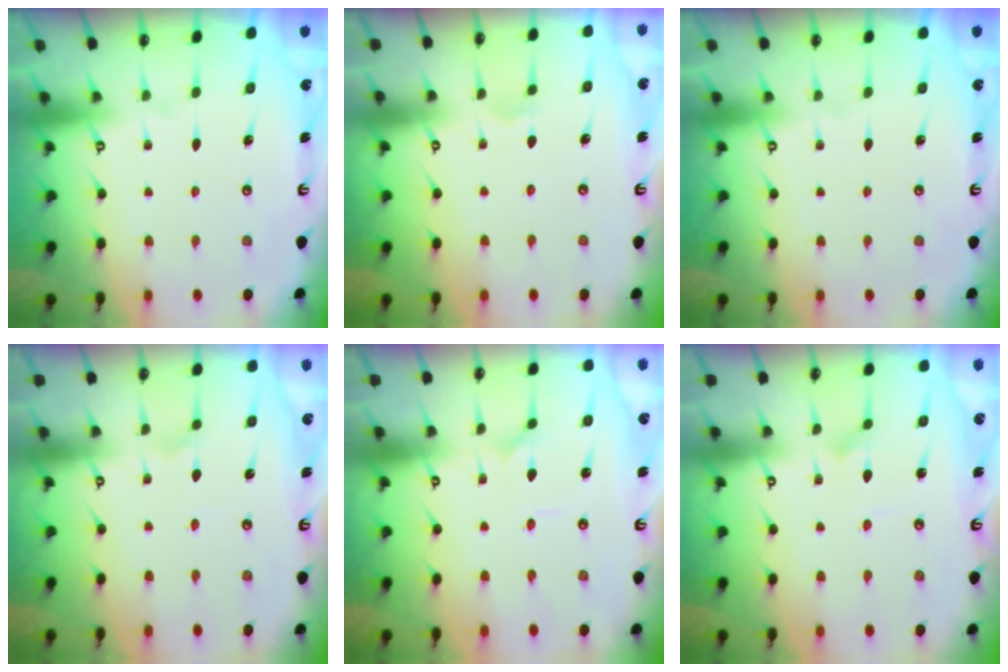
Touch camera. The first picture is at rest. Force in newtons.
{"total": 3.9, "press": 3.9, "slide": 0.4}
{"total": 0.0}
{"total": 0.6, "press": 0.6, "slide": 0.0}
{"total": 1.4, "press": 1.3, "slide": 0.6}
{"total": 2.3, "press": 2.3, "slide": 0.1}